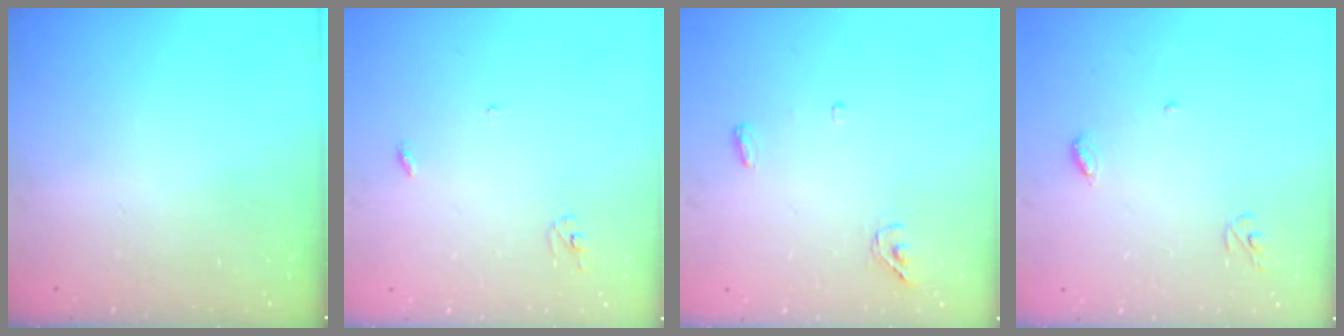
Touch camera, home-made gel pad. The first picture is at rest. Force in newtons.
{"total": 2.8, "press": 2.8, "slide": 0.2}
{"total": 4.4, "press": 4.3, "slide": 0.9}
{"total": 4.9, "press": 4.9, "slide": 0.4}